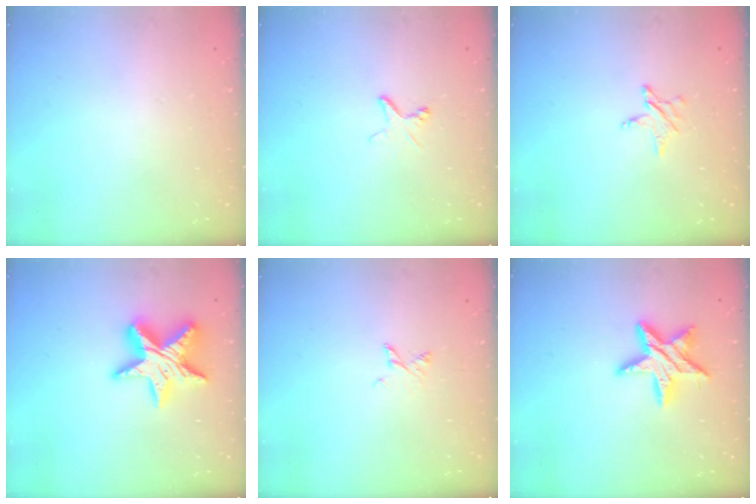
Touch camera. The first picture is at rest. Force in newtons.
{"total": 3.9, "press": 3.8, "slide": 0.4}
{"total": 2.9, "press": 2.9, "slide": 0.3}
{"total": 15.8, "press": 15.7, "slide": 1.1}
{"total": 2.6, "press": 2.6, "slide": 0.4}
{"total": 12.7, "press": 12.6, "slide": 0.7}